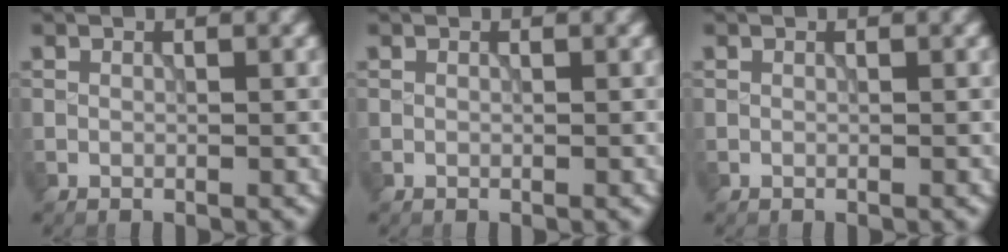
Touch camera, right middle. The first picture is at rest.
{"total": 0.0}
{"total": 0.0}